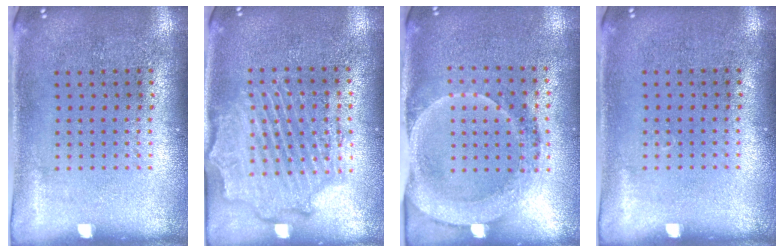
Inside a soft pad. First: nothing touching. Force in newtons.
{"total": 2.2, "press": 2.1, "slide": 0.5}
{"total": 1.8, "press": 1.7, "slide": 0.7}
{"total": 0.0}